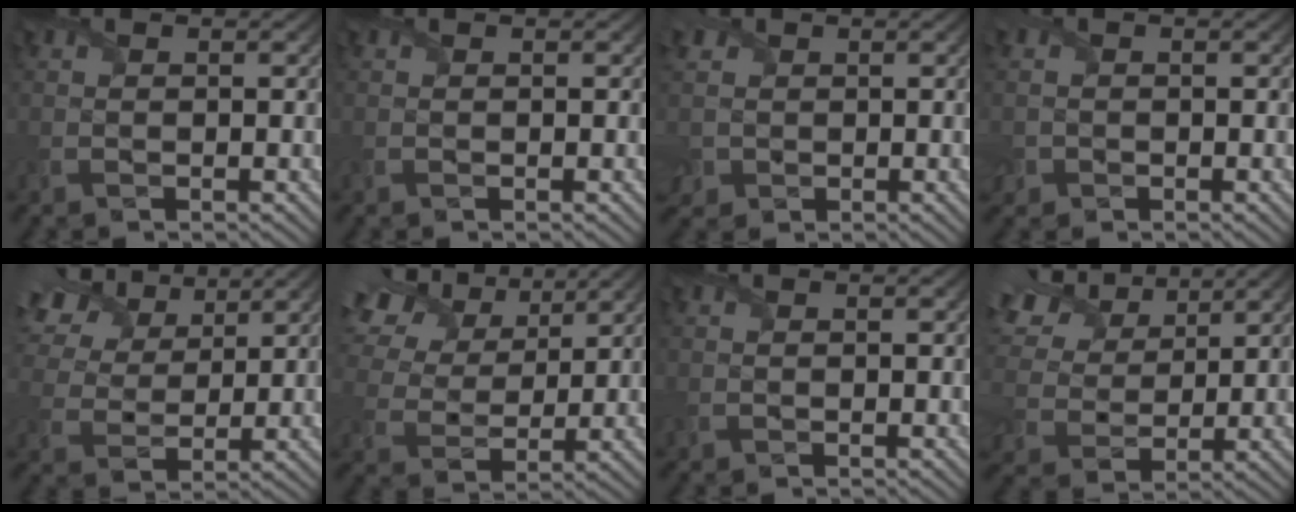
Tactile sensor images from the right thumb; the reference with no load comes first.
{"total": 0.0}
{"total": 4.0, "force": [0.1, 3.7, 1.4], "torque": [-0.062, -0.008, -0.008]}
{"total": 2.1, "force": [-0.8, 1.9, 0.4], "torque": [-0.017, -0.010, -0.022]}
{"total": 11.0, "force": [6.5, 6.4, 6.2], "torque": [-0.179, 0.028, 0.115]}
{"total": 13.0, "force": [7.4, 7.7, 7.5], "torque": [-0.218, 0.033, 0.124]}
{"total": 0.6, "force": [-0.2, 0.6, 0.1], "torque": [-0.002, -0.005, -0.004]}
{"total": 13.9, "force": [7.0, 8.9, 8.1], "torque": [-0.247, 0.037, 0.127]}